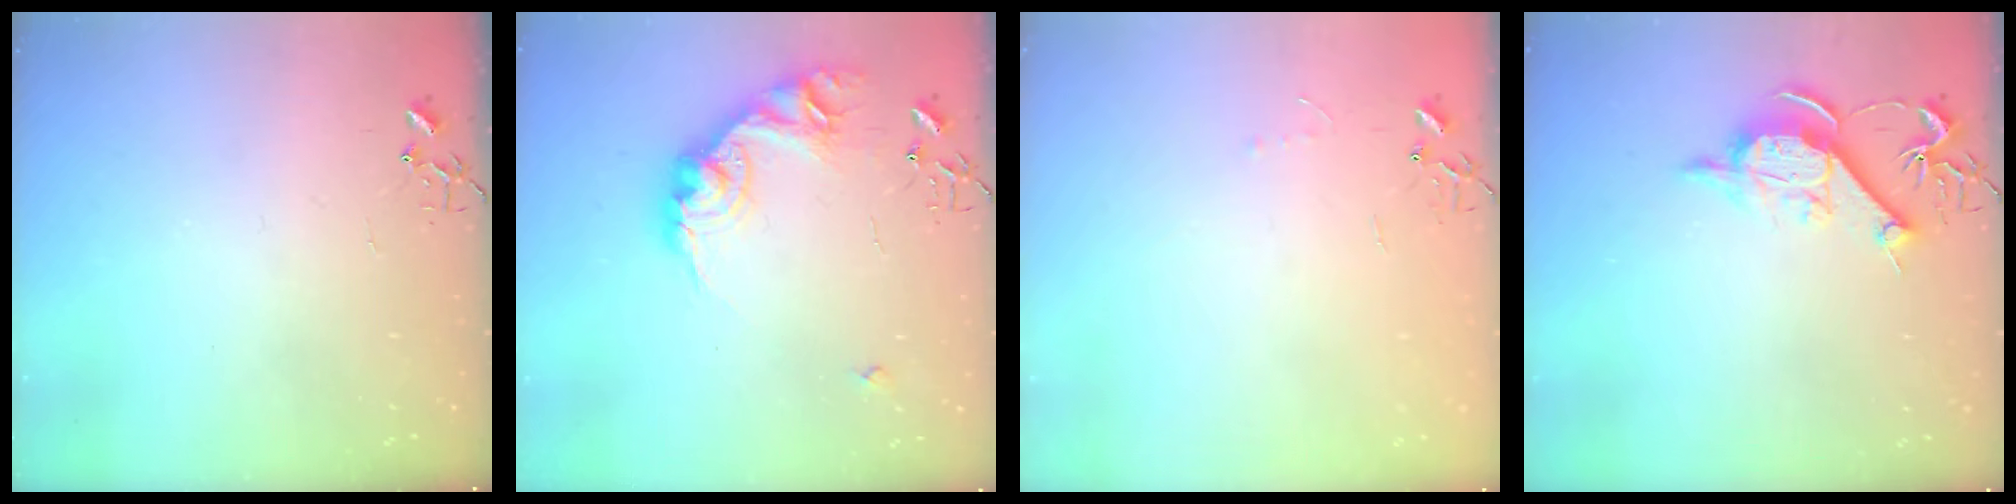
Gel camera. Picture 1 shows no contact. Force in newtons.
{"total": 17.4, "press": 17.4, "slide": 0.4}
{"total": 3.4, "press": 3.4, "slide": 0.5}
{"total": 10.6, "press": 10.6, "slide": 0.9}